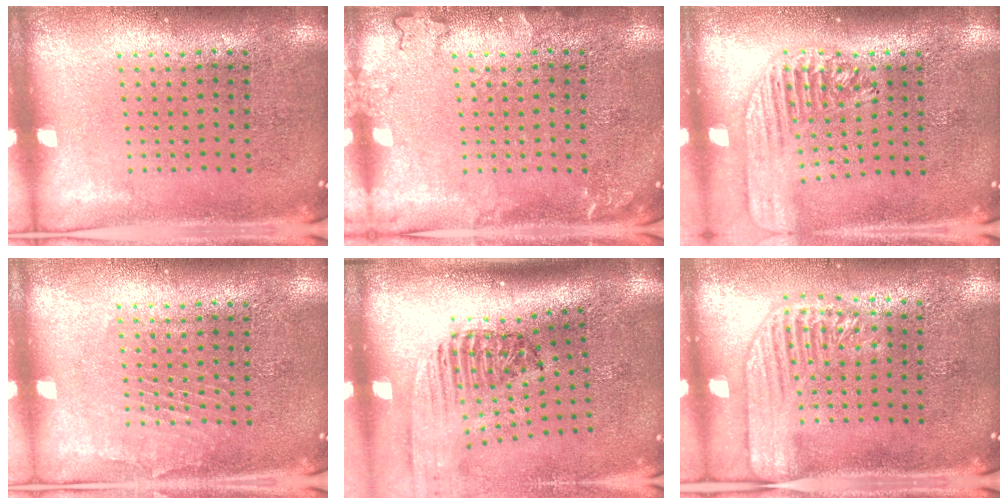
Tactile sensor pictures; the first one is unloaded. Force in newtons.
{"total": 1.7, "press": 1.6, "slide": 0.3}
{"total": 1.6, "press": 1.4, "slide": 0.6}
{"total": 1.2, "press": 1.1, "slide": 0.1}
{"total": 2.3, "press": 1.6, "slide": 1.7}
{"total": 2.1, "press": 1.9, "slide": 0.9}